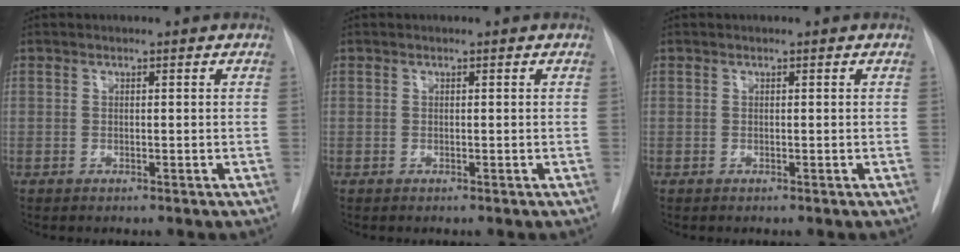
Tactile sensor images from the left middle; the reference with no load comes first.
{"total": 0.0}
{"total": 0.0}